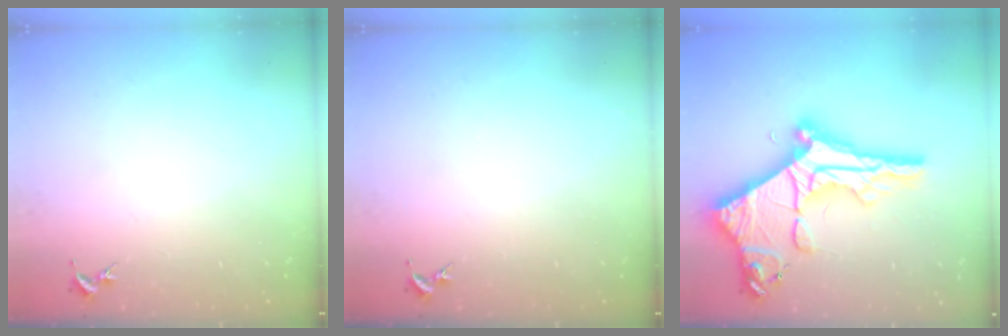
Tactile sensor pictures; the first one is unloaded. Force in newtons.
{"total": 0.0}
{"total": 12.9, "press": 12.9, "slide": 1.3}